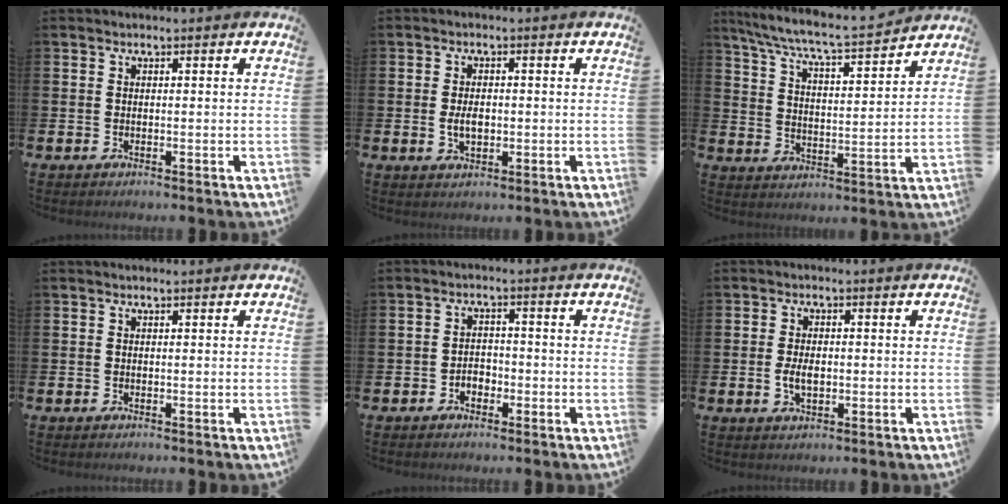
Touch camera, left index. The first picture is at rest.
{"total": 2.8, "force": [-0.1, 1.7, 2.2], "torque": [-0.027, -0.002, -0.007]}
{"total": 7.1, "force": [6.7, 0.2, 2.2], "torque": [-0.077, -0.053, 0.114]}
{"total": 0.0}
{"total": 2.0, "force": [-1.3, 1.4, 0.6], "torque": [-0.016, 0.005, -0.029]}
{"total": 3.0, "force": [-0.3, 1.7, 2.4], "torque": [-0.038, 0.001, -0.007]}